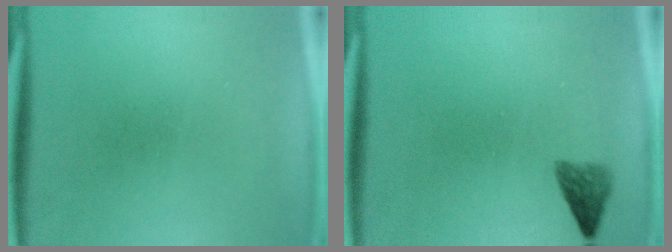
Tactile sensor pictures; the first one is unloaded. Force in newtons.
{"total": 2.3}